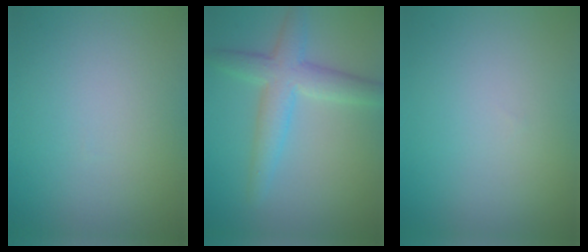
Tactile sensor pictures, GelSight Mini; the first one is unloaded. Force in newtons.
{"total": 4.7, "press": 4.7, "slide": 0.1}
{"total": 0.0}